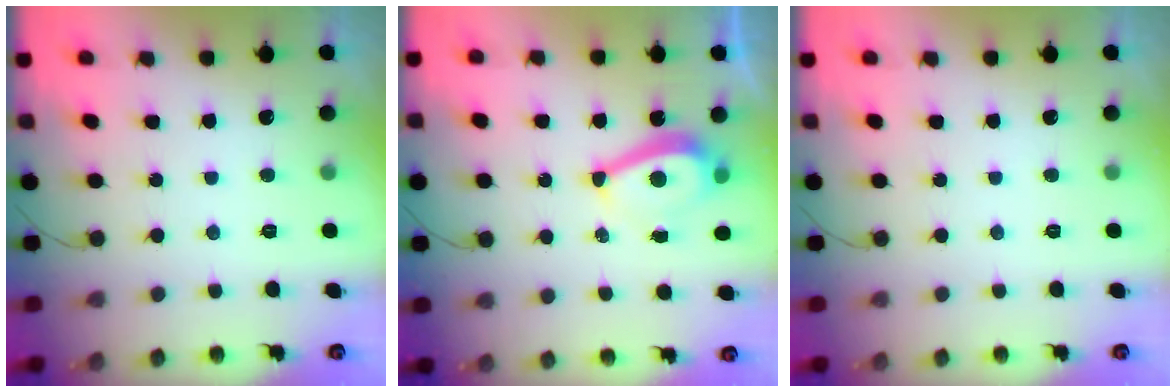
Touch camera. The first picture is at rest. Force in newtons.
{"total": 6.9, "press": 6.5, "slide": 2.4}
{"total": 0.0}